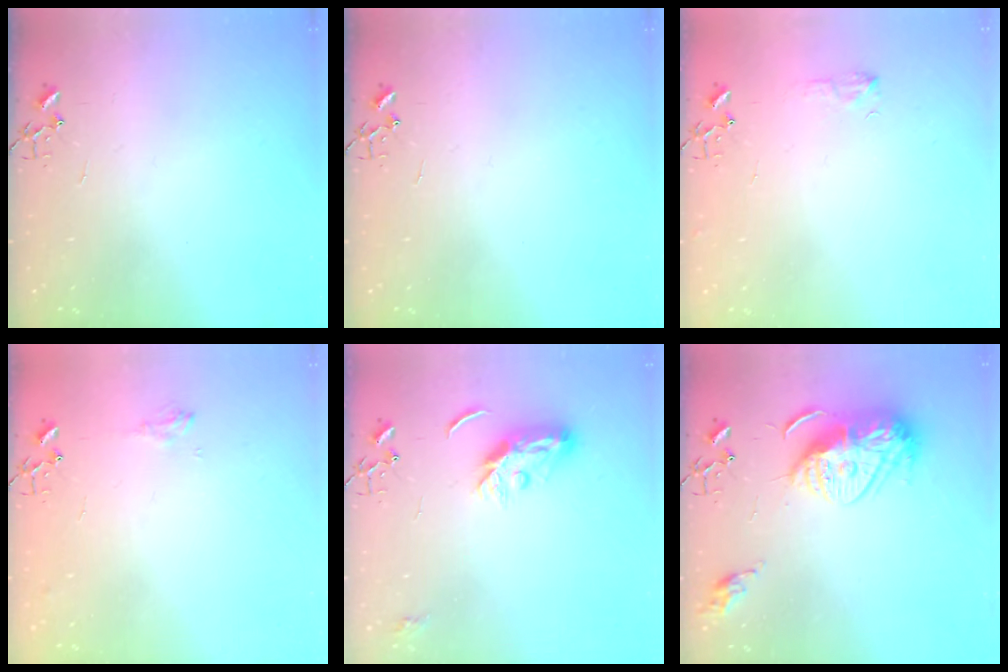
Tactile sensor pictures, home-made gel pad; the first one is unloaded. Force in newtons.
{"total": 0.0}
{"total": 6.4, "press": 6.3, "slide": 0.9}
{"total": 5.8, "press": 5.7, "slide": 0.7}
{"total": 7.7, "press": 7.7, "slide": 0.2}
{"total": 15.5, "press": 15.4, "slide": 1.4}